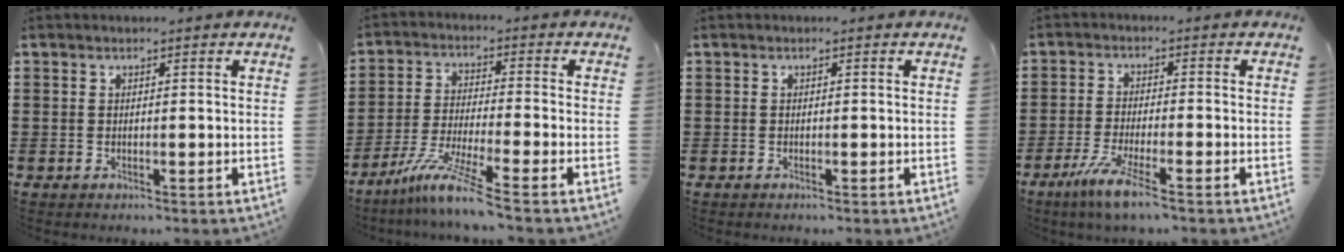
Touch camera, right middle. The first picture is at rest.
{"total": 7.7, "force": [-5.7, -0.1, 5.1], "torque": [-0.109, -0.016, -0.113]}
{"total": 0.0}
{"total": 5.5, "force": [-3.6, 0.2, 4.1], "torque": [-0.092, -0.014, -0.070]}